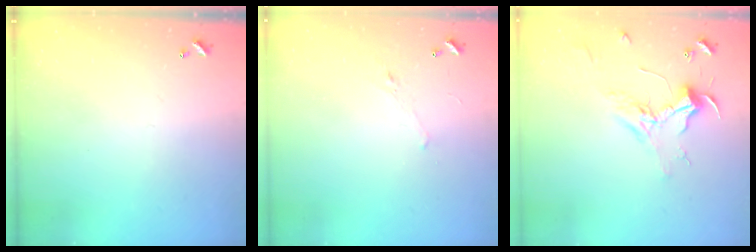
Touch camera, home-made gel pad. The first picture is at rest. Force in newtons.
{"total": 0.7, "press": 0.2, "slide": 0.6}
{"total": 2.4, "press": 2.3, "slide": 0.8}